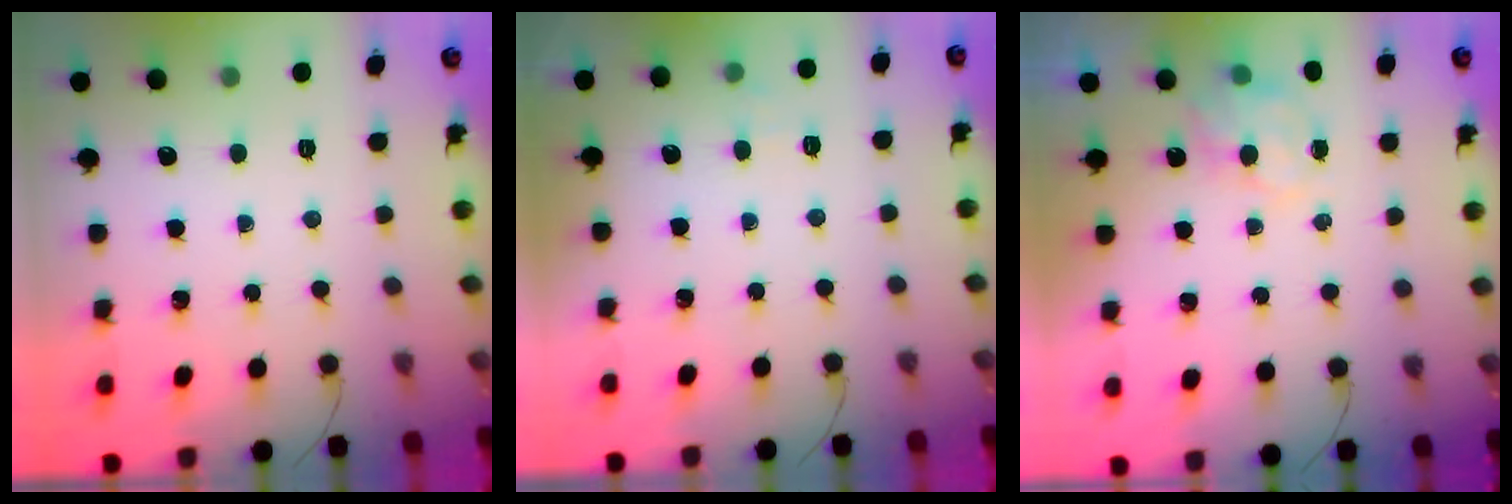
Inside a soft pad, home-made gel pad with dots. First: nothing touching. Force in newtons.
{"total": 6.0, "press": 5.8, "slide": 1.6}
{"total": 6.8, "press": 6.8, "slide": 0.2}